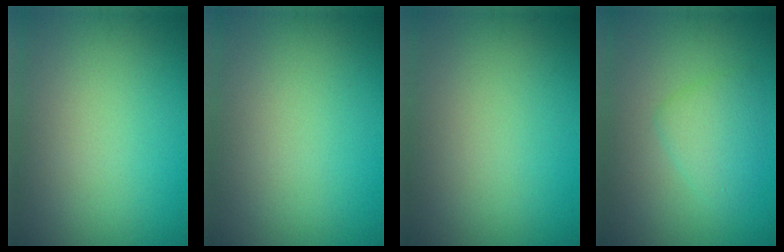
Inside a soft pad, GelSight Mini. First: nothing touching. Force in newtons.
{"total": 0.0}
{"total": 0.0}
{"total": 2.6, "press": 2.6, "slide": 0.3}